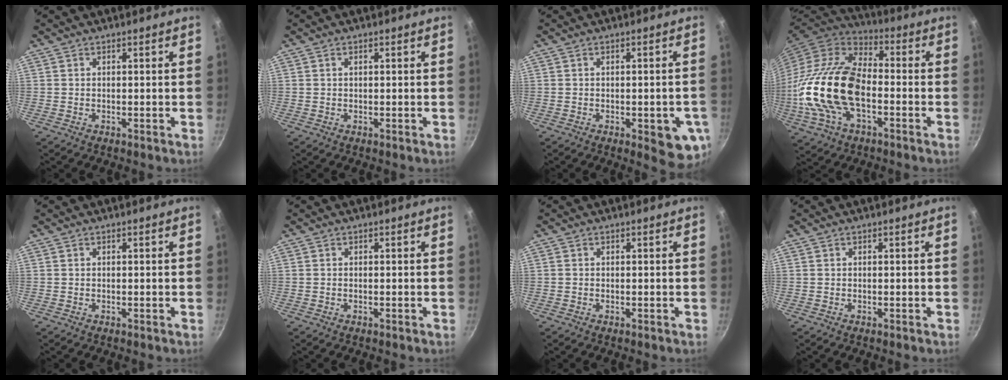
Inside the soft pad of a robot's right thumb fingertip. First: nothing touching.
{"total": 0.6, "force": [0.2, 0.3, 0.5], "torque": [-0.008, 0.003, 0.004]}
{"total": 8.6, "force": [-2.6, 3.2, 7.6], "torque": [-0.066, 0.001, -0.028]}
{"total": 23.1, "force": [-3.8, 12.9, 18.8], "torque": [-0.362, 0.026, -0.080]}
{"total": 0.0}
{"total": 0.0}
{"total": 0.0}
{"total": 0.0}